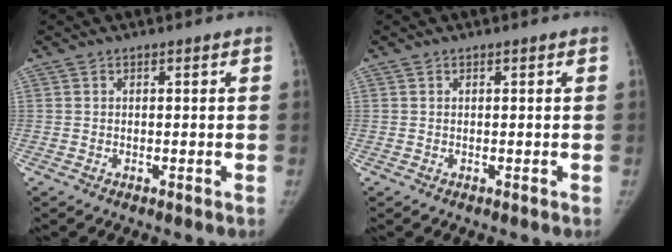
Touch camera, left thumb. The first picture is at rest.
{"total": 0.0}